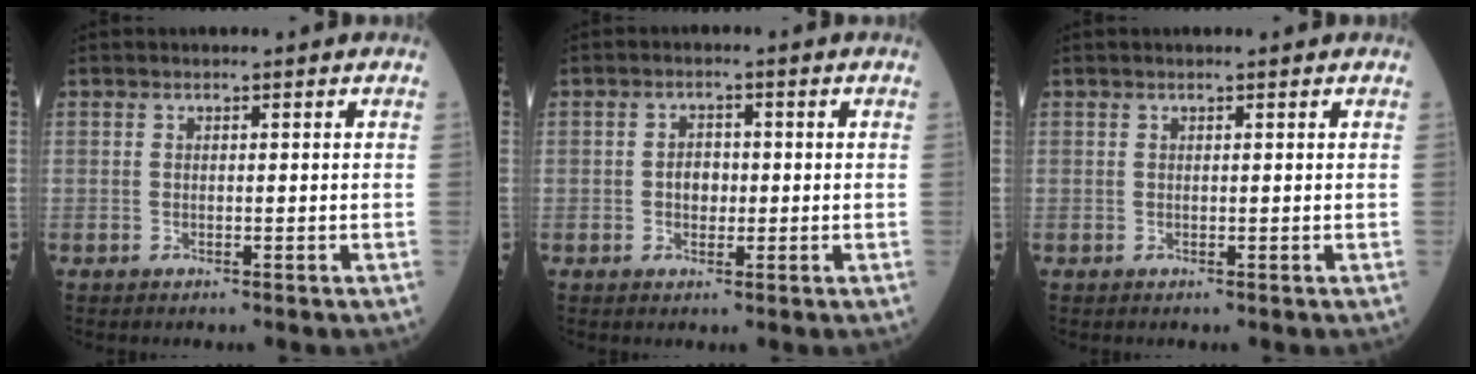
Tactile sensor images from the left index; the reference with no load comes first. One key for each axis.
{"total": 2.7, "fx": -0.3, "fy": 1.9, "fz": 1.9, "tx": -0.030, "ty": 0.006, "tz": -0.004}
{"total": 0.8, "fx": 0.6, "fy": 0.0, "fz": 0.5, "tx": -0.009, "ty": 0.007, "tz": 0.011}